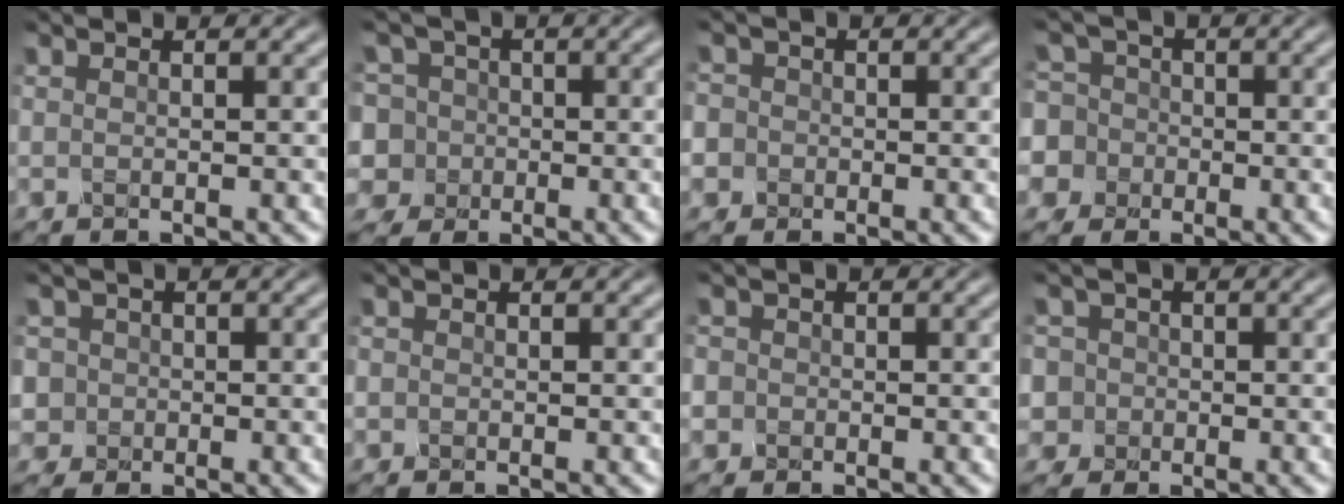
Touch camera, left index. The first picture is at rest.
{"total": 8.4, "force": [0.4, 7.9, 2.9], "torque": [-0.064, 0.031, -0.036]}
{"total": 4.8, "force": [-1.0, 4.5, 1.4], "torque": [-0.031, 0.011, -0.053]}
{"total": 8.7, "force": [-2.2, 8.1, 2.4], "torque": [-0.069, 0.016, -0.083]}
{"total": 4.6, "force": [0.3, 4.4, 1.2], "torque": [-0.025, 0.028, -0.013]}
{"total": 0.6, "force": [-0.2, 0.6, 0.1], "torque": [0.002, -0.005, -0.005]}
{"total": 2.6, "force": [-0.1, 2.4, 0.7], "torque": [-0.002, 0.013, -0.028]}
{"total": 5.9, "force": [-0.1, 5.6, 1.6], "torque": [-0.038, 0.029, -0.029]}